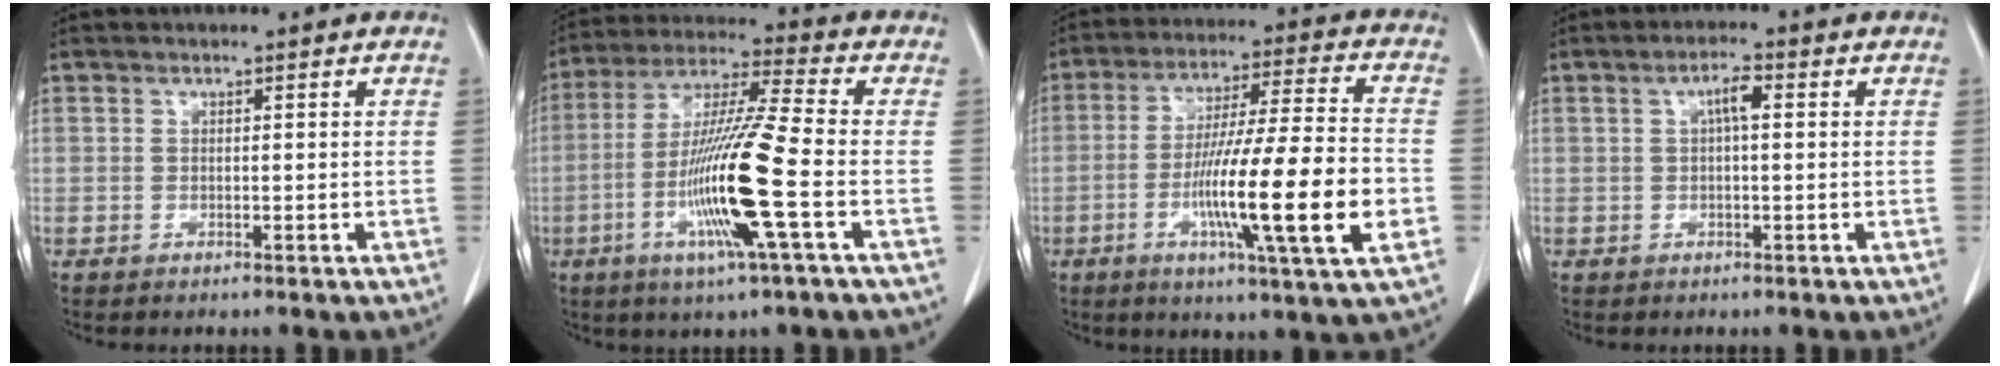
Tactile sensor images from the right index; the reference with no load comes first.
{"total": 14.9, "force": [-4.1, -0.6, 14.3], "torque": [-0.287, -0.013, -0.084]}
{"total": 18.0, "force": [-4.6, 0.1, 17.4], "torque": [-0.283, -0.009, -0.075]}
{"total": 2.9, "force": [0.6, 0.6, 2.7], "torque": [-0.051, 0.008, 0.009]}